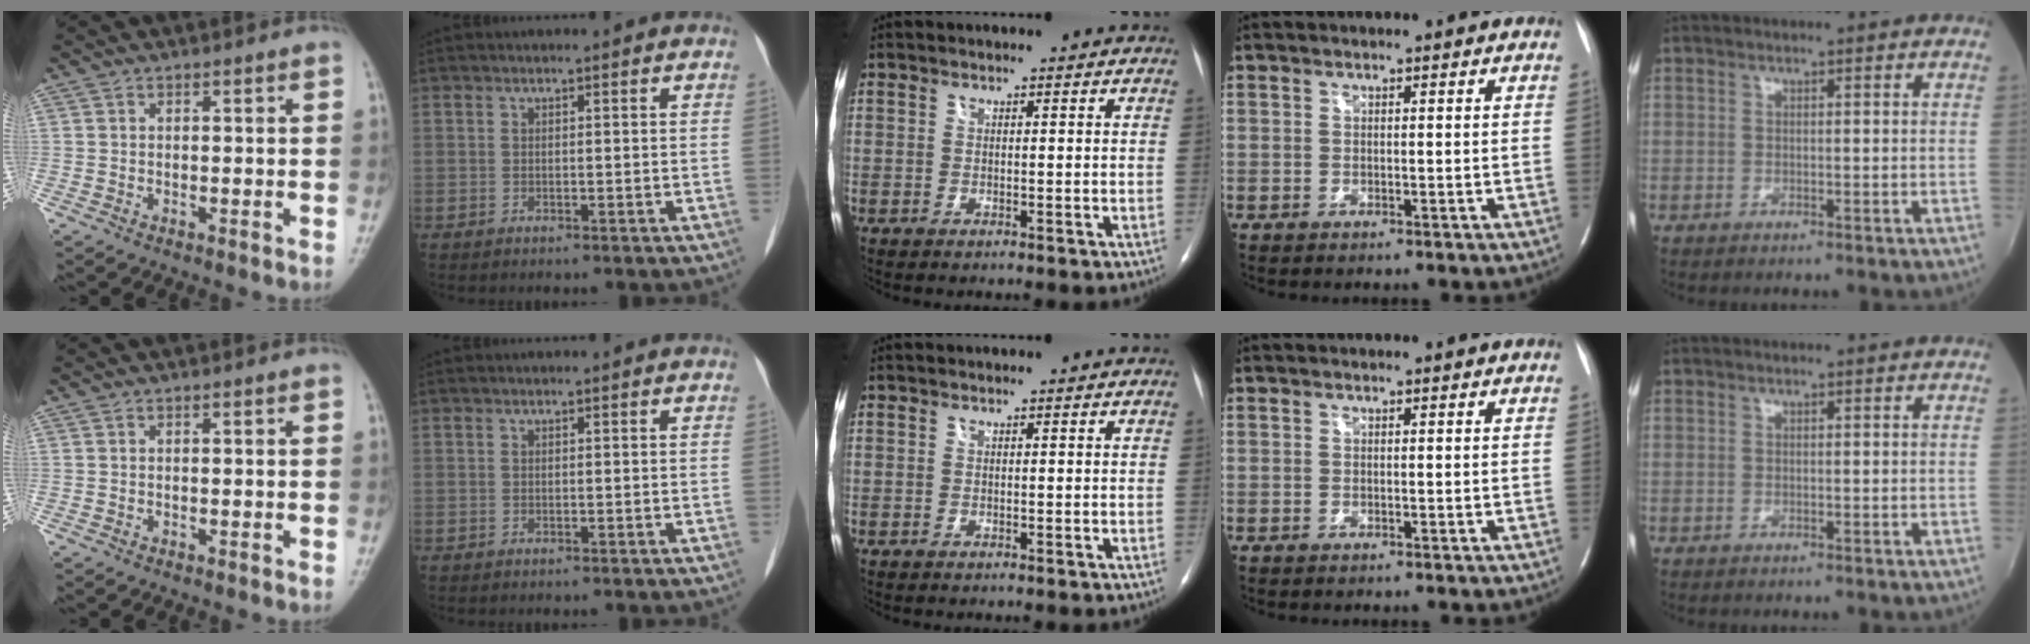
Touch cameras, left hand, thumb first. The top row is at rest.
{}